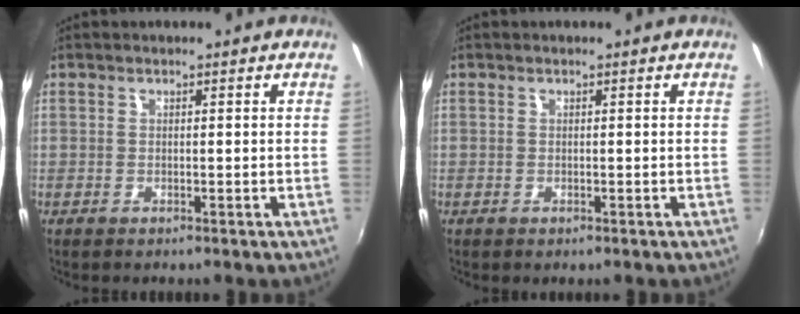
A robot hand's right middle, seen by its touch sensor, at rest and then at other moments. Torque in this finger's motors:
{"motor_torque": [1.00, -1.14, 0.26, 0.08]}